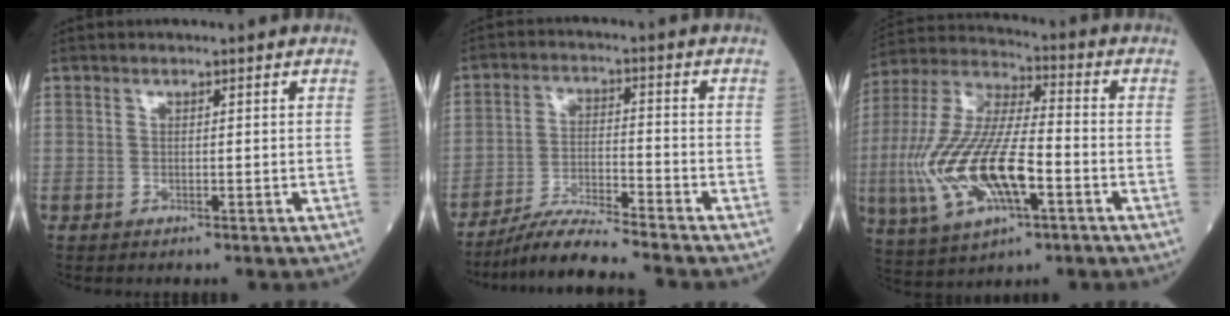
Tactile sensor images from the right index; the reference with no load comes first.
{"total": 8.3, "force": [-7.6, -1.4, 3.0], "torque": [-0.059, -0.019, -0.140]}
{"total": 18.4, "force": [-4.8, 5.5, 16.9], "torque": [-0.373, -0.008, -0.083]}